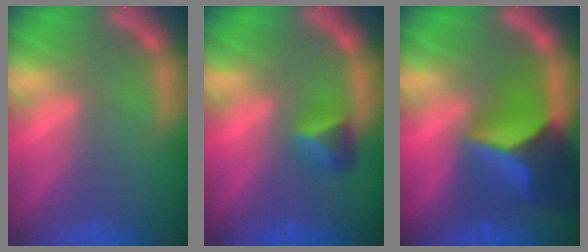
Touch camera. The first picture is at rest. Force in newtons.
{"total": 2.4}
{"total": 10.0}